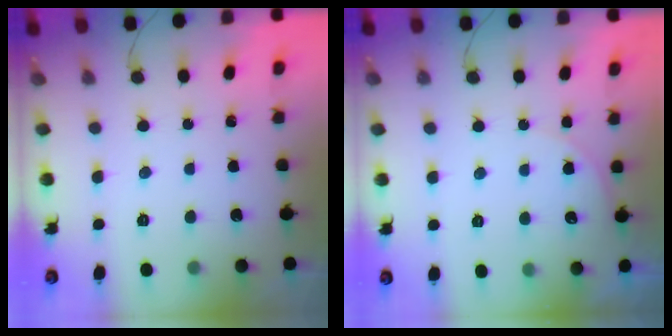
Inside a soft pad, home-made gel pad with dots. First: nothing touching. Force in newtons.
{"total": 4.9, "press": 4.8, "slide": 0.5}